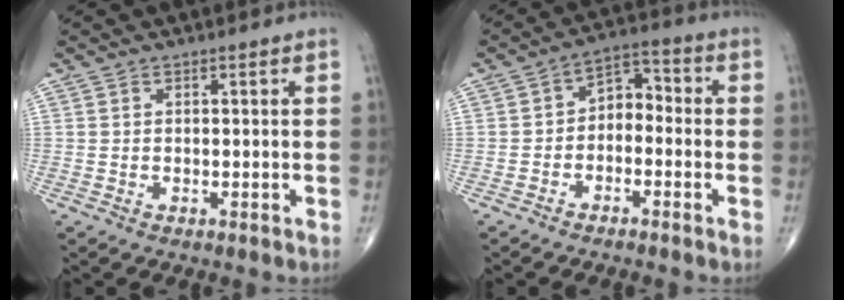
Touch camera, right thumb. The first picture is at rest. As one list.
[{"total": 6.1, "force": [-1.5, 4.3, 4.1], "torque": [-0.042, 0.040, -0.041]}]